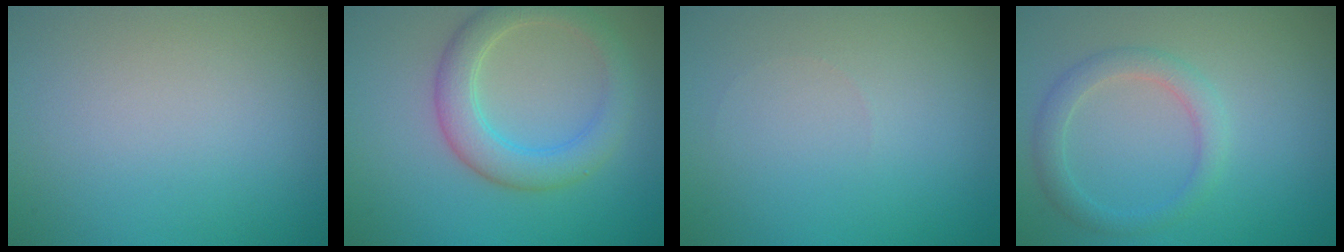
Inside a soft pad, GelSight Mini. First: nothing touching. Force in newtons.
{"total": 4.4, "press": 4.4, "slide": 0.2}
{"total": 0.0}
{"total": 2.4, "press": 2.4, "slide": 0.2}